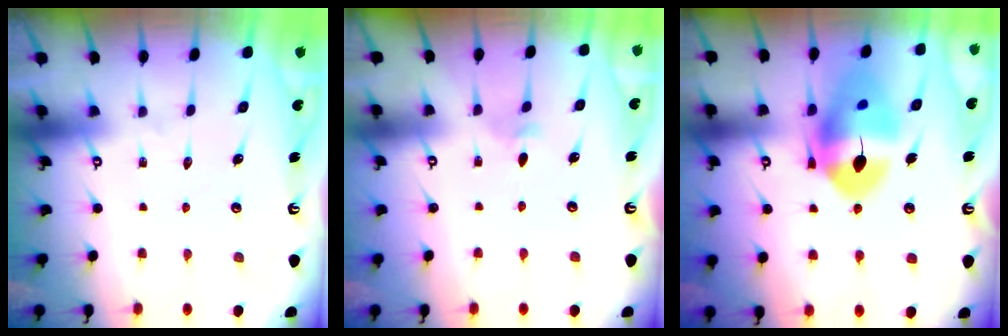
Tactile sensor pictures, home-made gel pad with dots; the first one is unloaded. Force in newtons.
{"total": 2.3, "press": 2.2, "slide": 0.8}
{"total": 15.9, "press": 15.8, "slide": 1.6}